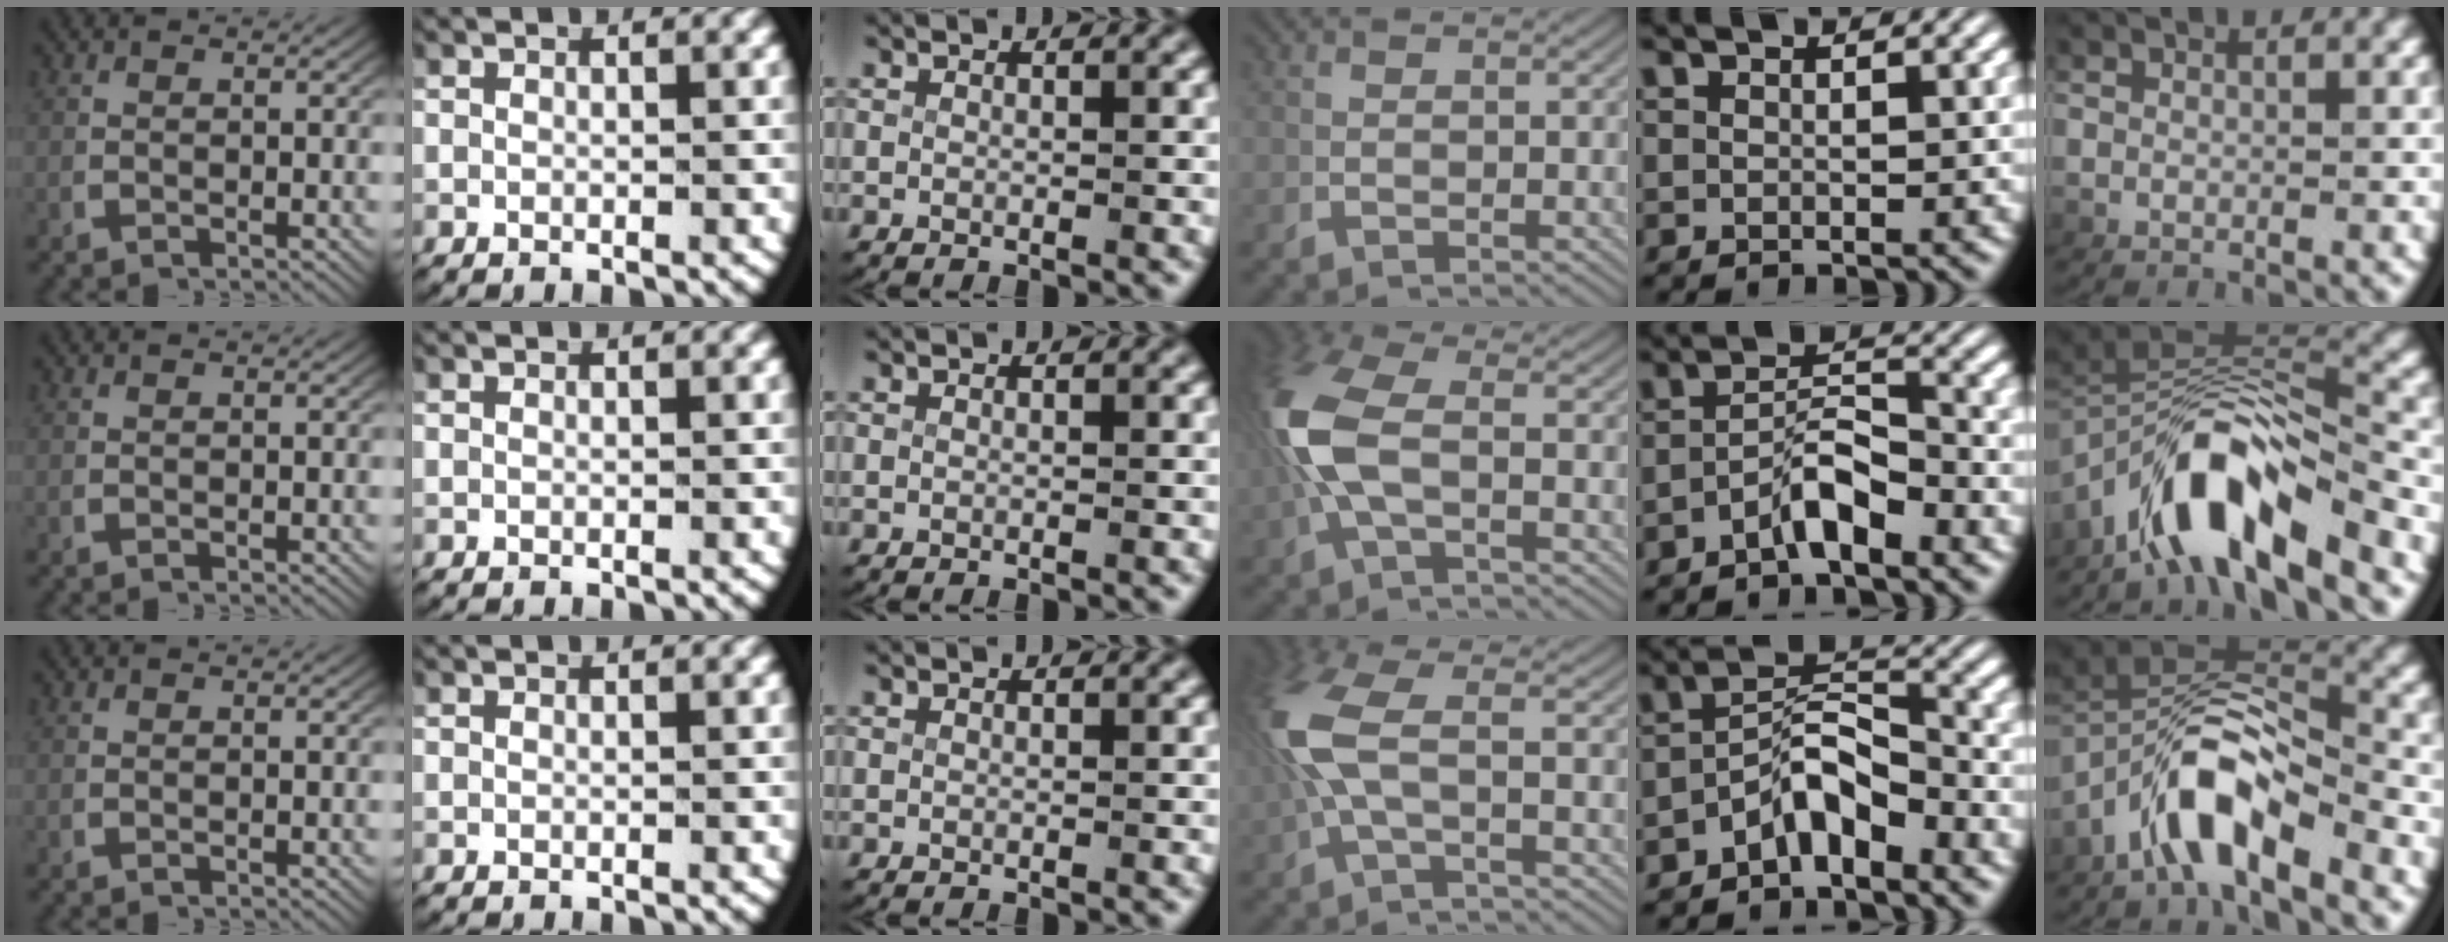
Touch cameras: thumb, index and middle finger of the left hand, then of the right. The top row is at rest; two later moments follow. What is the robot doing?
{"motion": "lift_and_place", "object": "fork"}